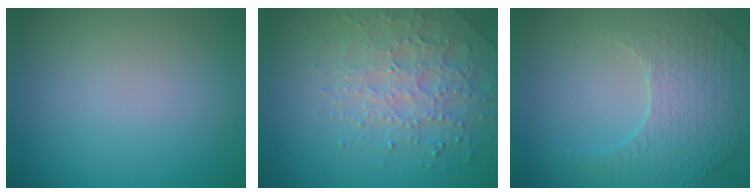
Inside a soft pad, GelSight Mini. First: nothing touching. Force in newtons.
{"total": 4.9, "press": 4.7, "slide": 1.2}
{"total": 4.0, "press": 3.4, "slide": 2.2}